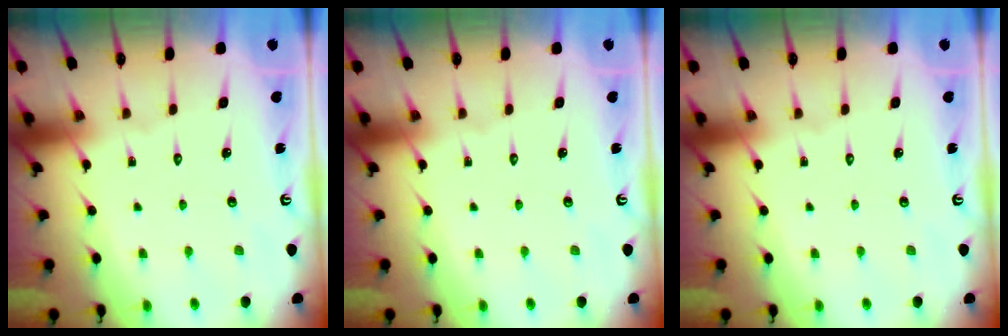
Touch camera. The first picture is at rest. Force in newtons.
{"total": 0.0}
{"total": 0.0}